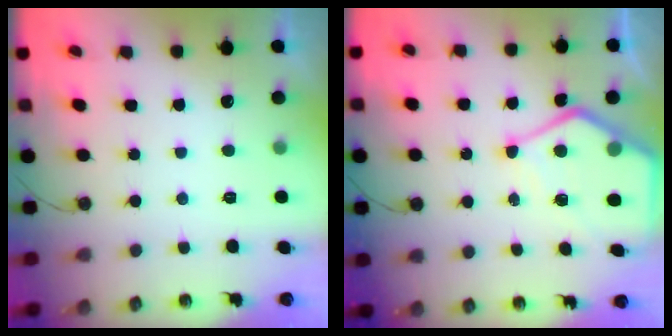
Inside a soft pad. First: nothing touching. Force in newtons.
{"total": 11.2, "press": 11.2, "slide": 1.1}